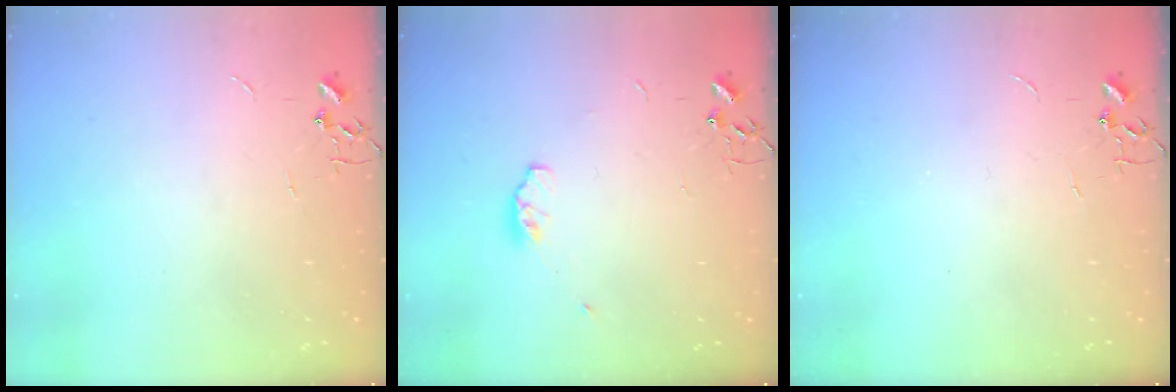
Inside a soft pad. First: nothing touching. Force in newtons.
{"total": 4.9, "press": 4.8, "slide": 1.1}
{"total": 0.0}